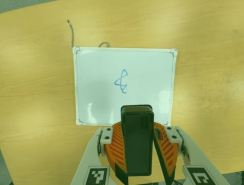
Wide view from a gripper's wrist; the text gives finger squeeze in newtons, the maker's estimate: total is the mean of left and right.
{"total": 9.2, "left": 8.9, "right": 9.4}